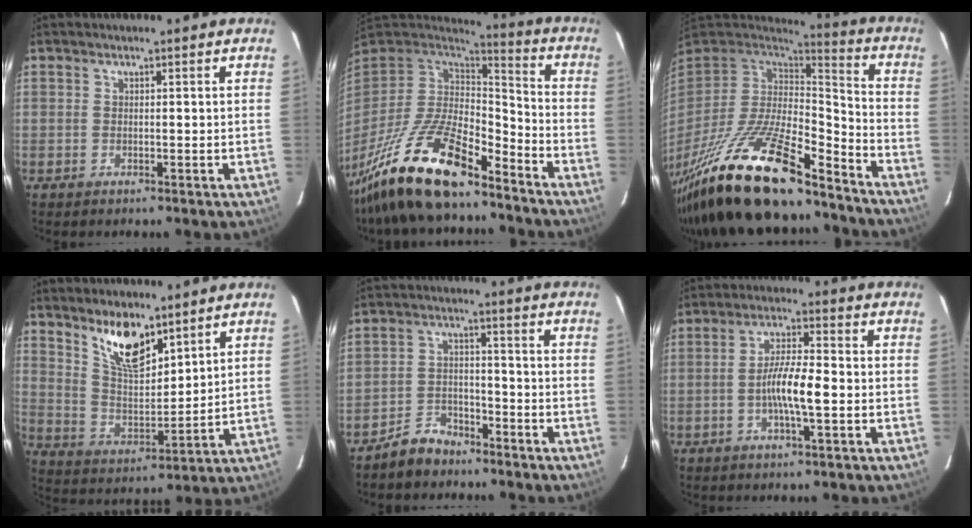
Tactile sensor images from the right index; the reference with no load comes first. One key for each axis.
{"total": 21.0, "fx": -15.0, "fy": 6.1, "fz": 13.4, "tx": -0.274, "ty": -0.037, "tz": -0.272}
{"total": 28.1, "fx": -20.4, "fy": 7.5, "fz": 17.8, "tx": -0.345, "ty": -0.058, "tz": -0.343}
{"total": 11.2, "fx": 7.9, "fy": 4.1, "fz": 6.8, "tx": -0.119, "ty": -0.004, "tz": 0.156}
{"total": 6.3, "fx": -5.2, "fy": 3.2, "fz": 1.4, "tx": -0.041, "ty": 0.019, "tz": -0.088}
{"total": 7.2, "fx": -1.7, "fy": 0.8, "fz": 6.9, "tx": -0.129, "ty": 0.003, "tz": -0.033}